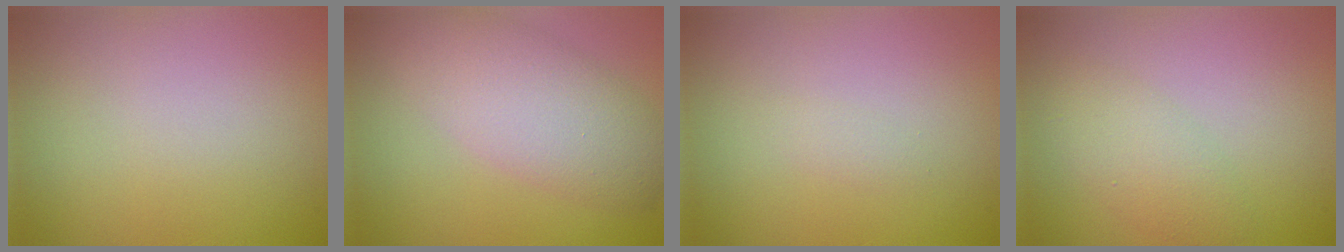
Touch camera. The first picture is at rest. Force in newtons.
{"total": 6.1, "press": 6.1, "slide": 0.4}
{"total": 0.6, "press": 0.6, "slide": 0.0}
{"total": 2.8, "press": 2.8, "slide": 0.1}